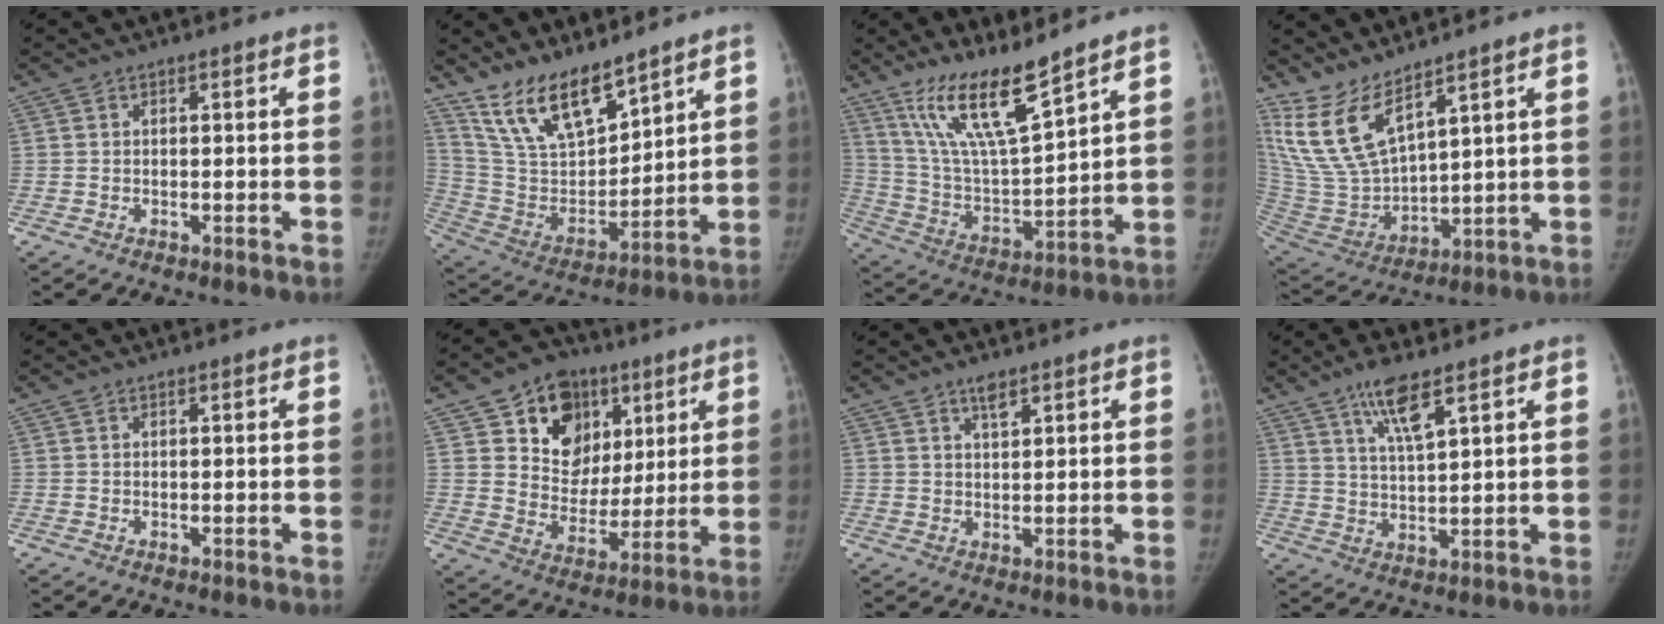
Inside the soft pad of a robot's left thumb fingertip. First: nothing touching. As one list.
[{"total": 15.4, "force": [12.0, 5.4, 7.9], "torque": [-0.112, -0.069, 0.239]}, {"total": 15.0, "force": [10.9, 2.2, 10.0], "torque": [-0.173, -0.069, 0.220]}, {"total": 12.7, "force": [9.6, 3.6, 7.5], "torque": [-0.139, -0.064, 0.218]}, {"total": 0.0}, {"total": 16.5, "force": [7.6, 12.9, 6.9], "torque": [-0.058, -0.018, 0.126]}, {"total": 2.6, "force": [1.8, 0.9, 1.6], "torque": [-0.025, -0.009, 0.033]}, {"total": 7.1, "force": [4.5, 1.4, 5.4], "torque": [-0.102, -0.024, 0.089]}]